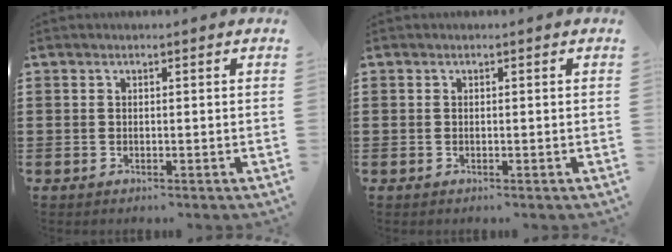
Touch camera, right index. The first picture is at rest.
{"total": 0.0}